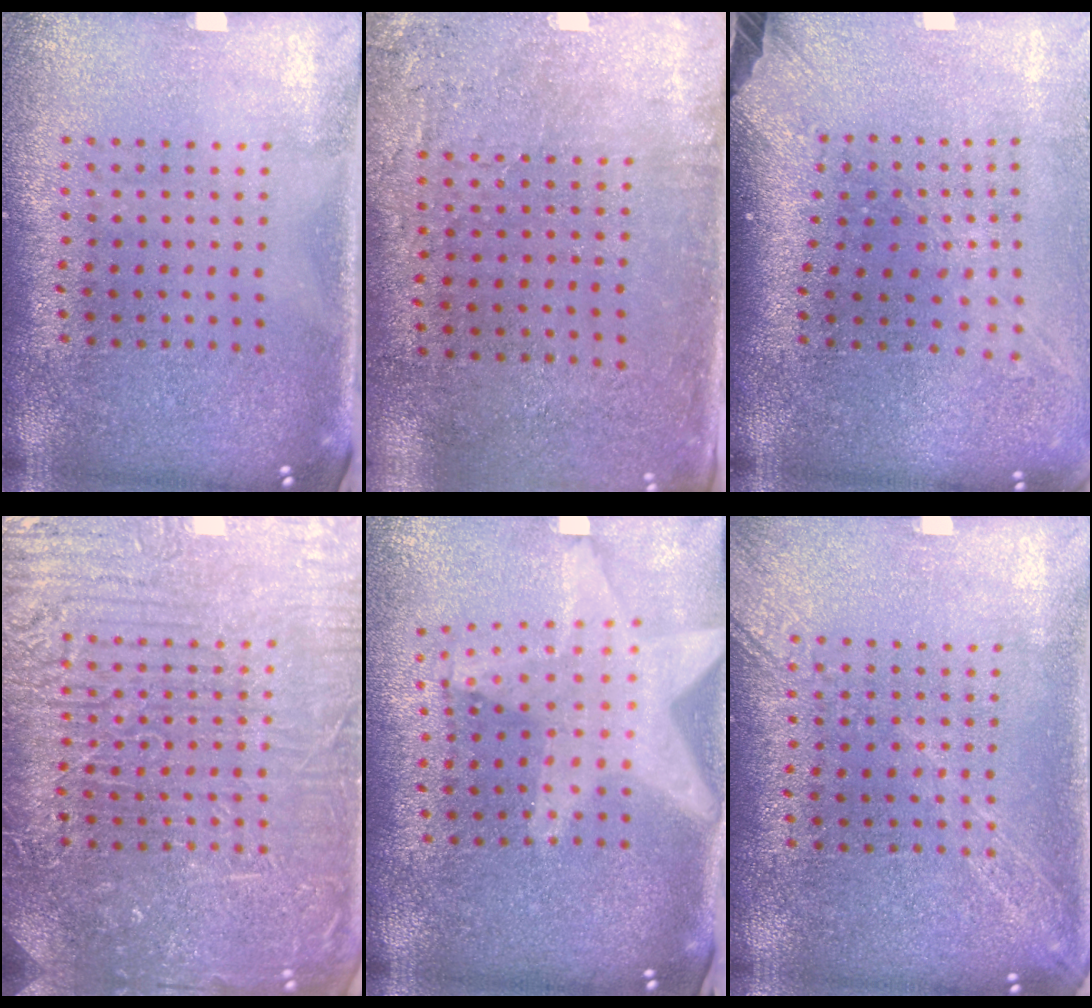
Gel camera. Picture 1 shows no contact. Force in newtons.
{"total": 2.8, "press": 2.3, "slide": 1.6}
{"total": 2.5, "press": 1.8, "slide": 1.7}
{"total": 7.7, "press": 7.7, "slide": 1.1}
{"total": 2.2, "press": 1.7, "slide": 1.3}
{"total": 2.6, "press": 2.6, "slide": 0.3}